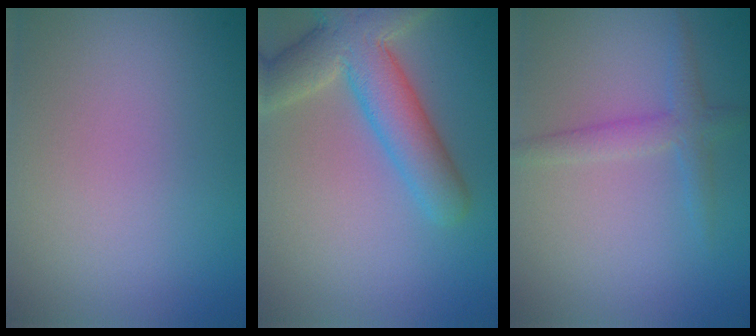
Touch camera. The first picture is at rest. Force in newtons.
{"total": 7.1, "press": 7.1, "slide": 0.5}
{"total": 2.3, "press": 2.3, "slide": 0.1}